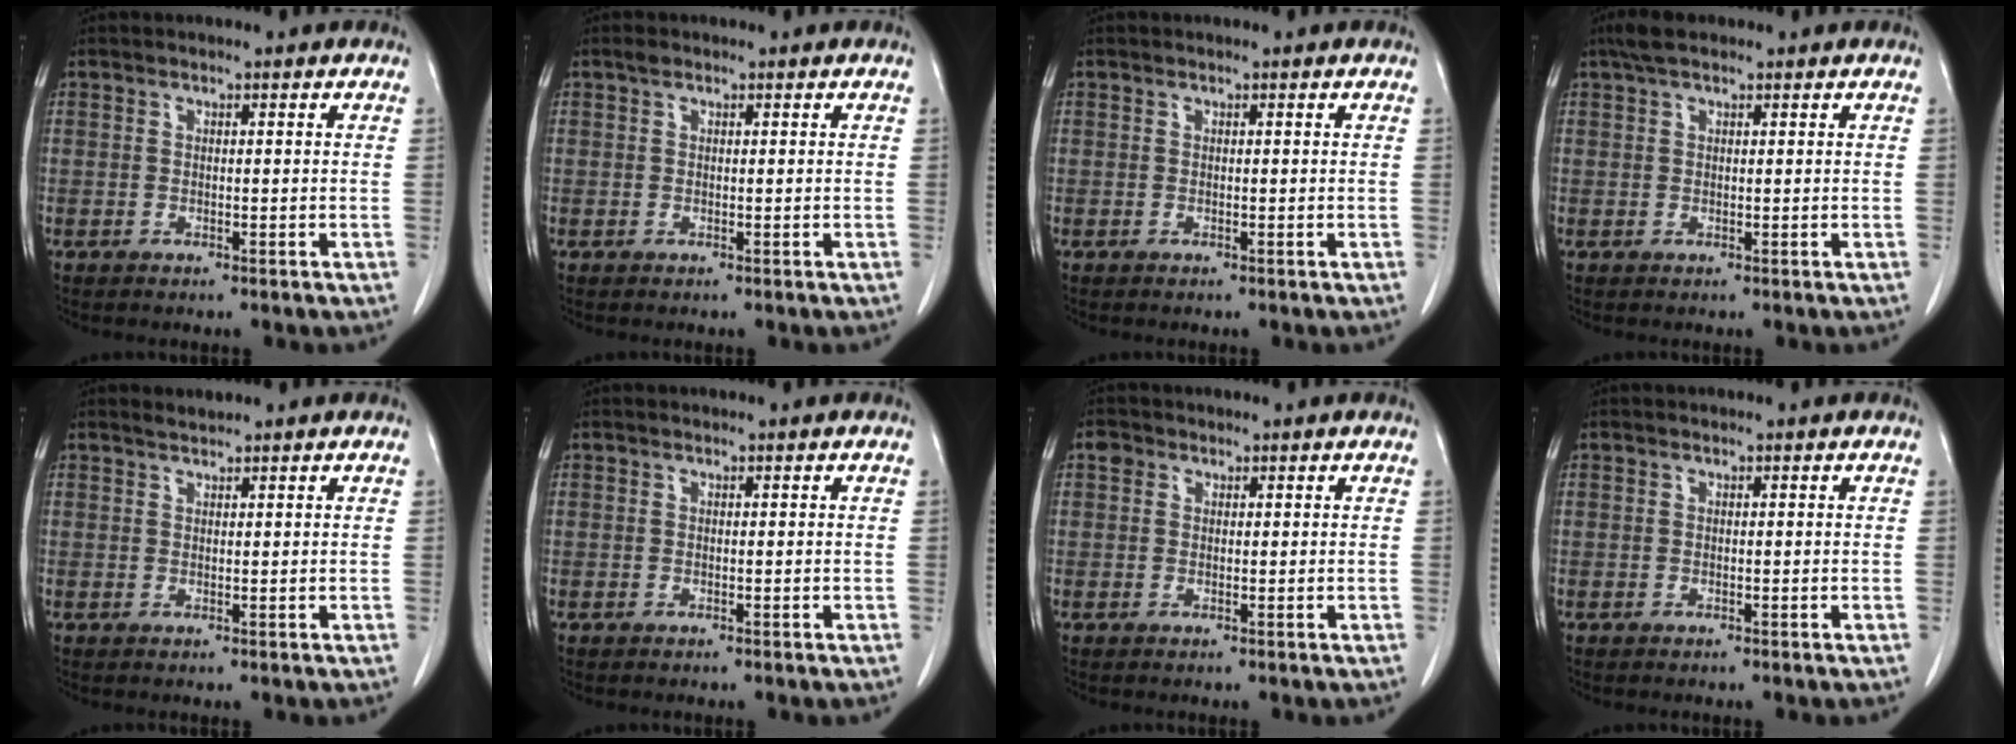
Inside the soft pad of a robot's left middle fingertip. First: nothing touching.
{"total": 0.6, "force": [0.4, 0.3, 0.3], "torque": [-0.008, 0.008, 0.006]}
{"total": 0.0}
{"total": 3.1, "force": [2.2, 1.2, 1.8], "torque": [-0.039, 0.021, 0.040]}
{"total": 1.0, "force": [1.0, 0.0, 0.0], "torque": [-0.009, 0.001, 0.021]}
{"total": 0.0}
{"total": 1.4, "force": [0.7, 1.2, 0.4], "torque": [-0.006, 0.009, 0.009]}
{"total": 0.0}